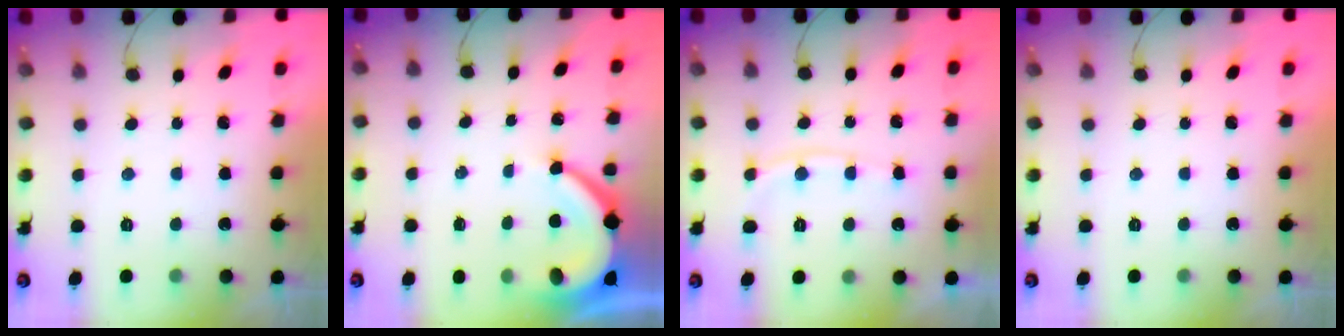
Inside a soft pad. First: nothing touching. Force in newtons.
{"total": 7.2, "press": 7.1, "slide": 0.9}
{"total": 9.0, "press": 8.9, "slide": 1.3}
{"total": 0.0}